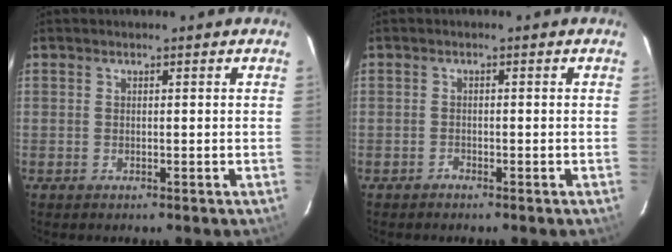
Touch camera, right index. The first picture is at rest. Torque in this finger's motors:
{"motor_torque": [-0.02, -0.03, 0.02, -0.04]}